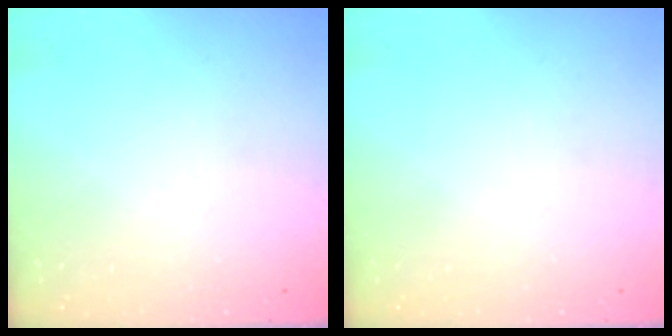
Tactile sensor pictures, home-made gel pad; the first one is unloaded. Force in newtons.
{"total": 0.0}